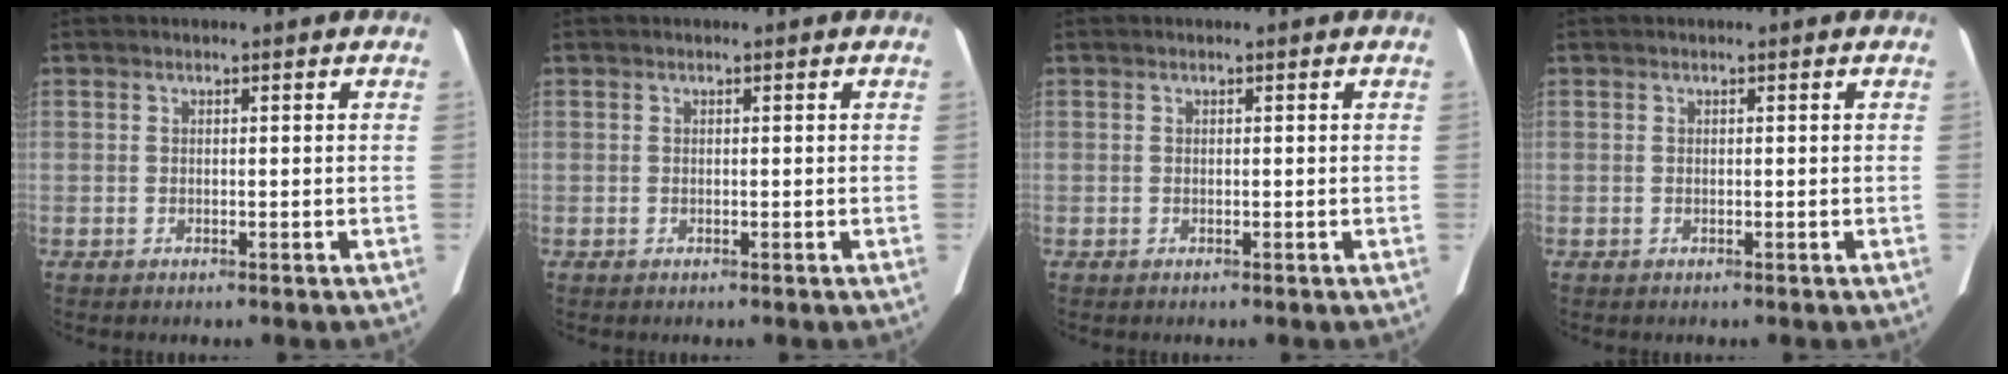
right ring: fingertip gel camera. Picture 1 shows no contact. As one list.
[{"total": 0.0}, {"total": 0.0}, {"total": 0.0}]